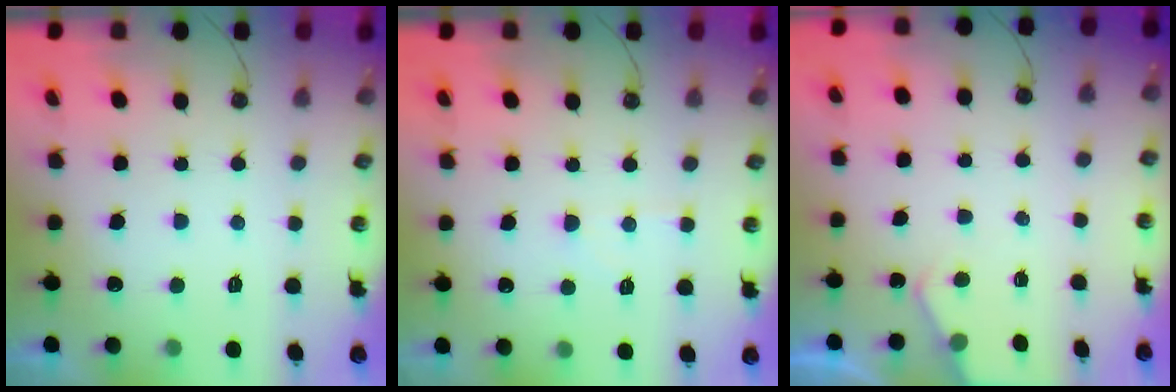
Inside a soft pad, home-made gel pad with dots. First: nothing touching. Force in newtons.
{"total": 4.7, "press": 4.6, "slide": 0.8}
{"total": 2.6, "press": 2.6, "slide": 0.4}